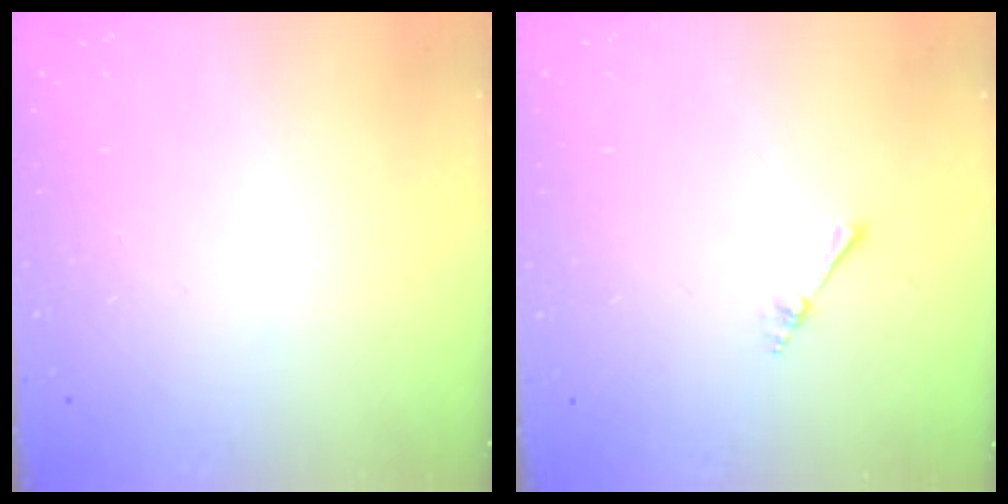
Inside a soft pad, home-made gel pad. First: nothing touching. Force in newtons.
{"total": 2.2, "press": 2.1, "slide": 0.3}